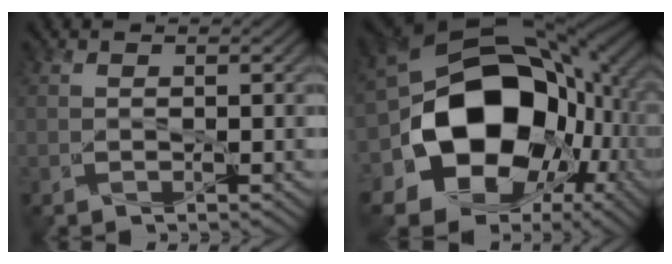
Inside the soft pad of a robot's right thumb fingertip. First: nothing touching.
{"total": 19.8, "force": [-2.2, 15.3, 12.4], "torque": [-0.217, -0.031, -0.025]}